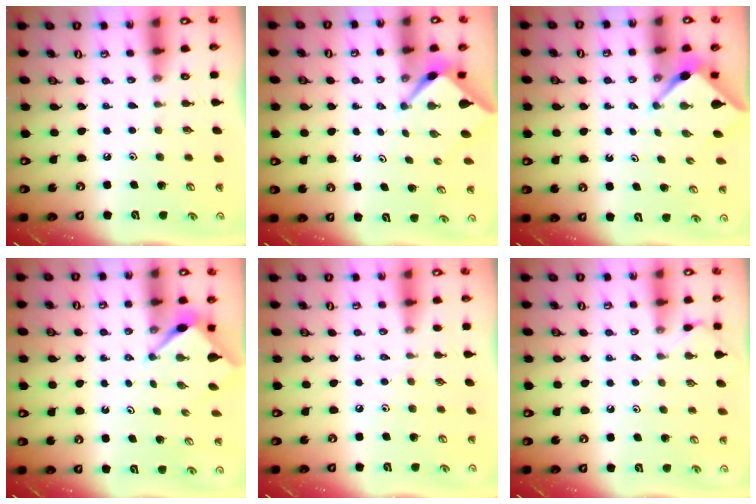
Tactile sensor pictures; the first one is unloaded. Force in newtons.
{"total": 2.5, "press": 2.5, "slide": 0.3}
{"total": 3.8, "press": 3.8, "slide": 0.2}
{"total": 2.9, "press": 2.9, "slide": 0.3}
{"total": 1.8, "press": 1.7, "slide": 0.4}
{"total": 3.1, "press": 3.0, "slide": 0.6}